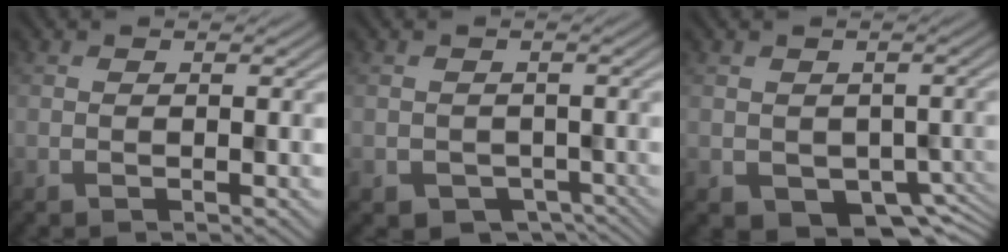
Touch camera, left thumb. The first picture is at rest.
{"total": 2.6, "force": [-1.7, 2.0, 0.4], "torque": [-0.006, -0.024, -0.016]}
{"total": 4.9, "force": [-2.7, 3.1, 2.7], "torque": [-0.034, -0.024, -0.026]}